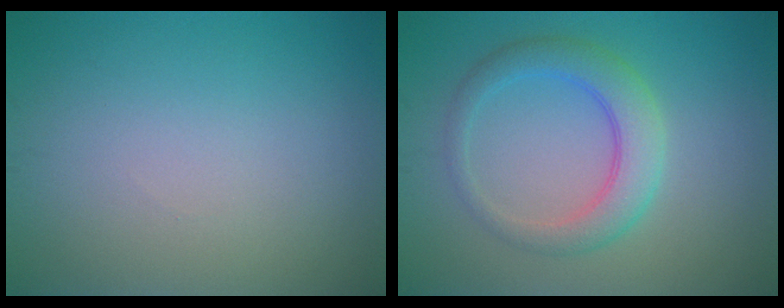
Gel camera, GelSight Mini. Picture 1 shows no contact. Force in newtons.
{"total": 4.1, "press": 4.1, "slide": 0.1}